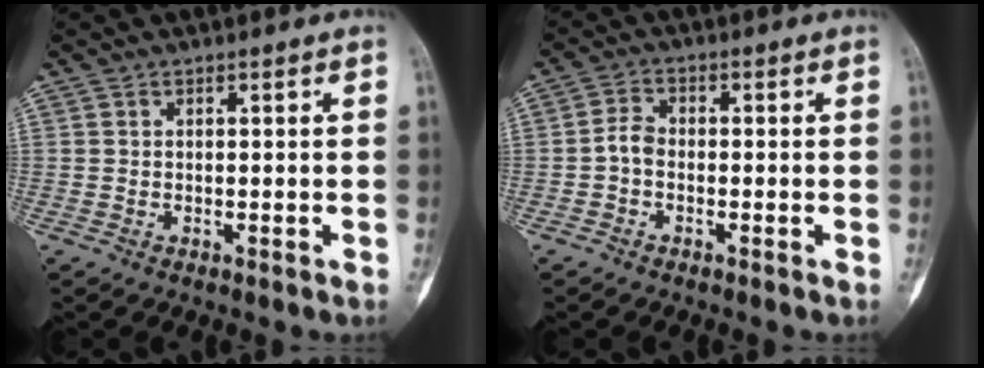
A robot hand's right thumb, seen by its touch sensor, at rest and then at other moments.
{"total": 3.0, "force": [-0.9, 2.0, 2.1], "torque": [-0.035, 0.013, -0.027]}